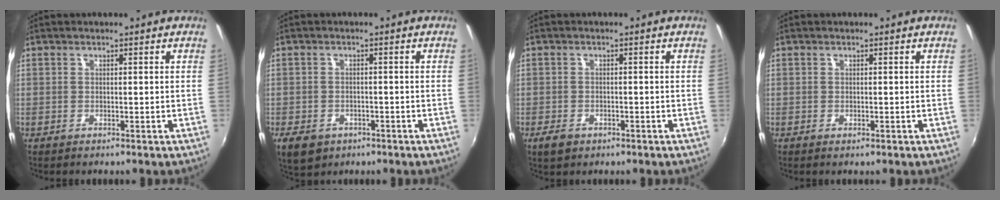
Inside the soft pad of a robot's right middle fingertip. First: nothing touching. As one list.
[{"total": 6.5, "force": [-3.5, 4.3, 3.3], "torque": [-0.078, -0.016, -0.054]}, {"total": 3.2, "force": [-1.9, 1.9, 1.7], "torque": [-0.038, -0.004, -0.030]}, {"total": 0.0}]